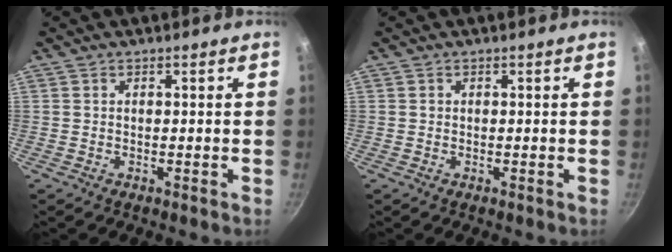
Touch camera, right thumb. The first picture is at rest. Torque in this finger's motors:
{"motor_torque": [0.26, 0.21, 0.25, 0.09, 0.00]}